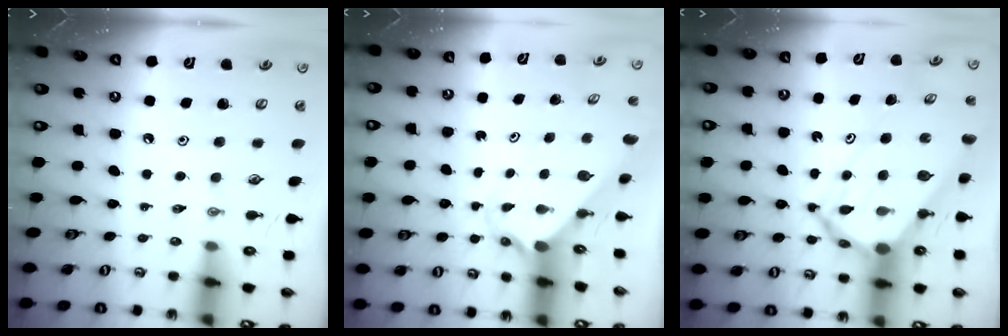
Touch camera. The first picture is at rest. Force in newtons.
{"total": 2.1, "press": 2.1, "slide": 0.2}
{"total": 12.6, "press": 12.6, "slide": 1.3}